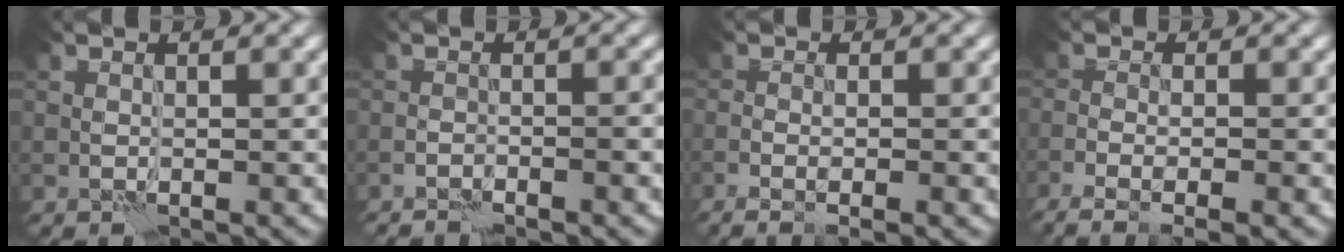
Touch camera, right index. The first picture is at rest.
{"total": 2.3, "force": [-2.2, 0.3, 0.8], "torque": [-0.005, 0.017, -0.037]}
{"total": 2.8, "force": [-1.3, 0.8, 2.4], "torque": [-0.028, 0.002, -0.016]}
{"total": 4.5, "force": [-2.8, 1.2, 3.3], "torque": [-0.049, -0.004, -0.043]}